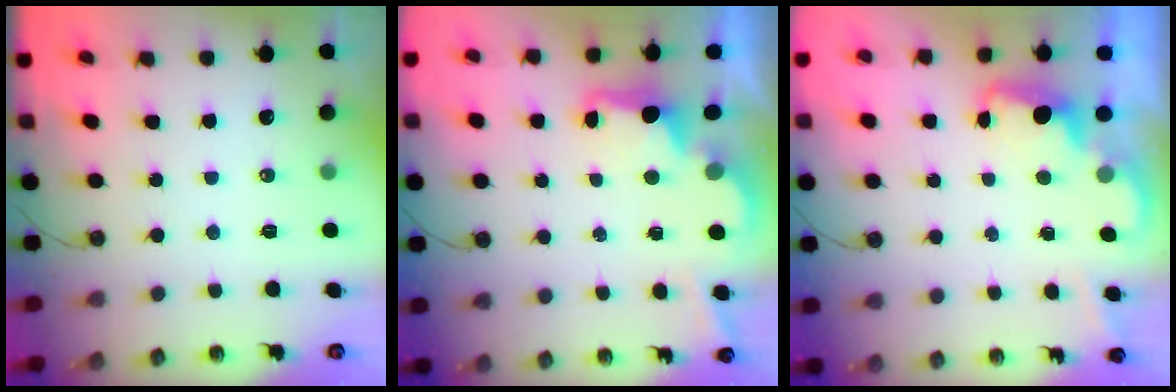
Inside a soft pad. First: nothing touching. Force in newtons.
{"total": 2.7, "press": 2.6, "slide": 0.8}
{"total": 1.9, "press": 1.9, "slide": 0.6}